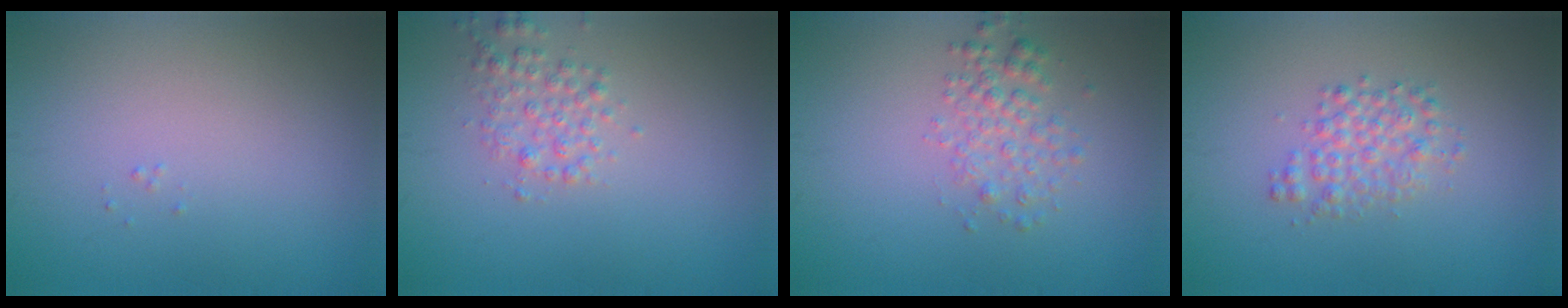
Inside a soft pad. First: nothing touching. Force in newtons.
{"total": 2.0, "press": 2.0, "slide": 0.1}
{"total": 2.4, "press": 2.4, "slide": 0.1}
{"total": 2.6, "press": 2.6, "slide": 0.0}